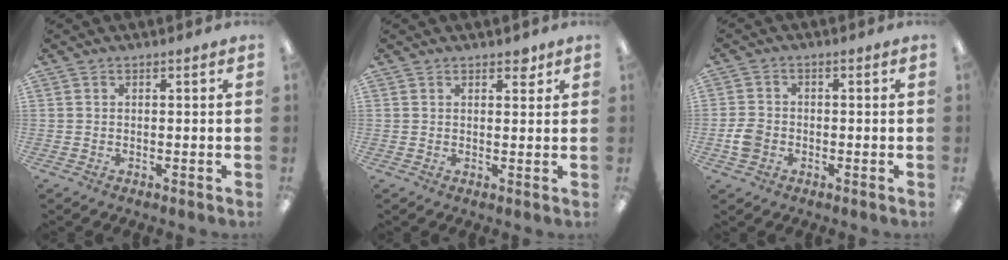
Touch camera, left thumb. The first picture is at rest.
{"total": 2.5, "force": [1.9, 1.2, 1.1], "torque": [0.000, -0.007, 0.029]}
{"total": 4.3, "force": [-1.3, 3.4, 2.3], "torque": [-0.044, 0.007, -0.025]}